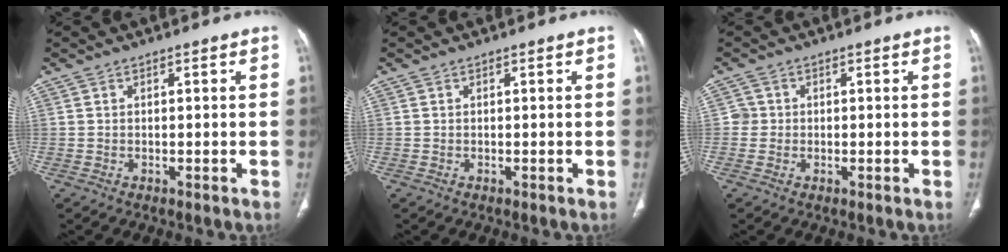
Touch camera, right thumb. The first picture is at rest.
{"total": 0.0}
{"total": 1.8, "force": [-0.1, 1.8, 0.1], "torque": [0.011, 0.007, -0.005]}